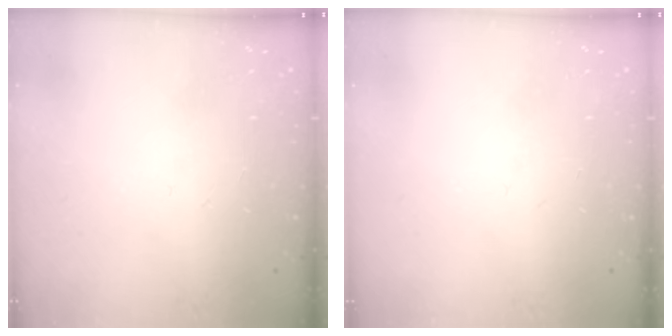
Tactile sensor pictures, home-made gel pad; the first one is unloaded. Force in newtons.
{"total": 0.0}